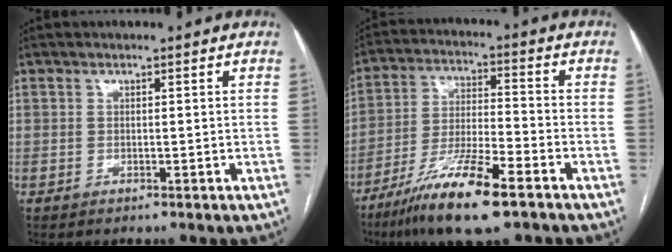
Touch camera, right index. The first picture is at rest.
{"total": 13.9, "force": [-8.8, 1.4, 10.7], "torque": [-0.210, -0.030, -0.160]}